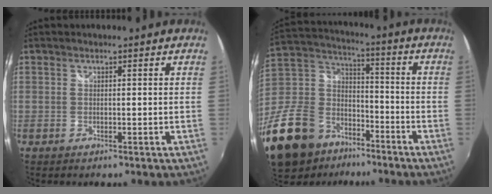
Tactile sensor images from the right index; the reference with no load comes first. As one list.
[{"total": 27.7, "force": [-17.4, 16.9, 13.2], "torque": [-0.323, 0.020, -0.284]}]